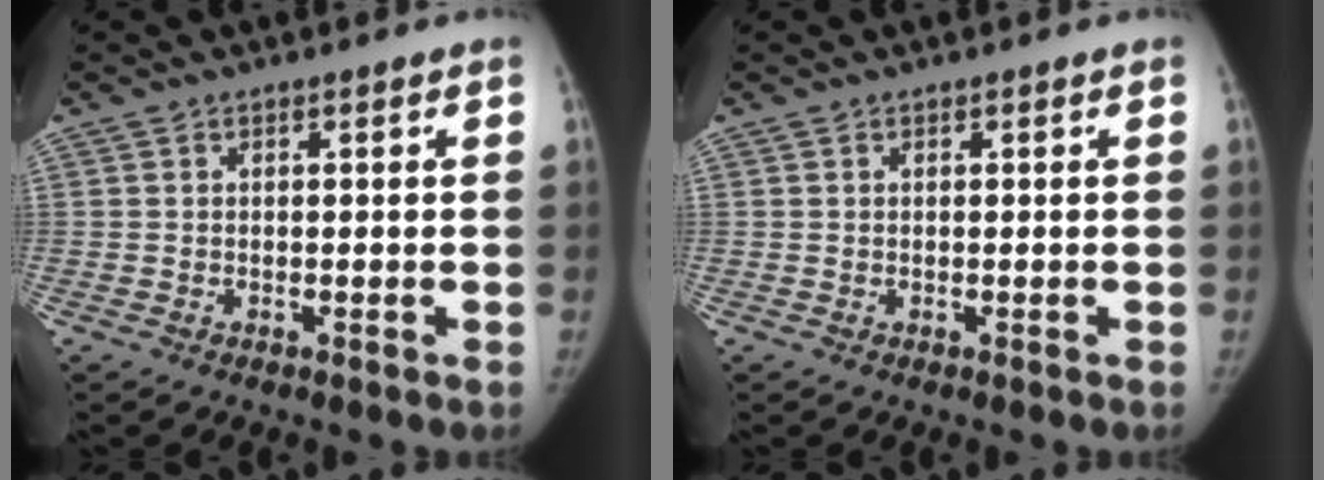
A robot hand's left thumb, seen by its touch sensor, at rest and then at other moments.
{"total": 0.0}